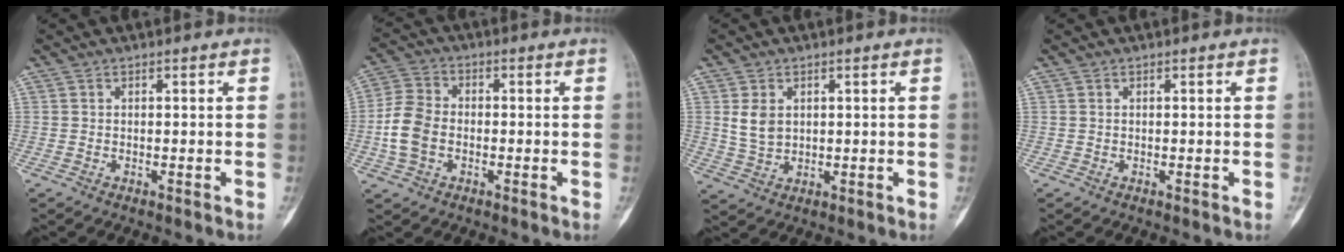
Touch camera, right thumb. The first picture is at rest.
{"total": 8.3, "force": [-1.7, 5.9, 5.6], "torque": [-0.117, 0.018, -0.039]}
{"total": 4.9, "force": [1.2, 3.6, 3.1], "torque": [-0.047, -0.007, 0.033]}
{"total": 0.0}